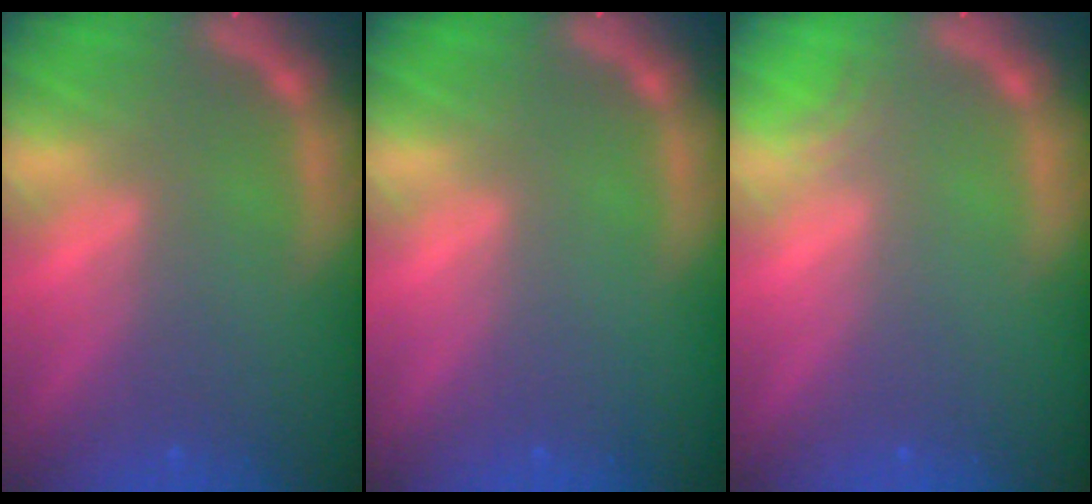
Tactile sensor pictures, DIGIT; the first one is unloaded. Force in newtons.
{"total": 0.0}
{"total": 0.9}